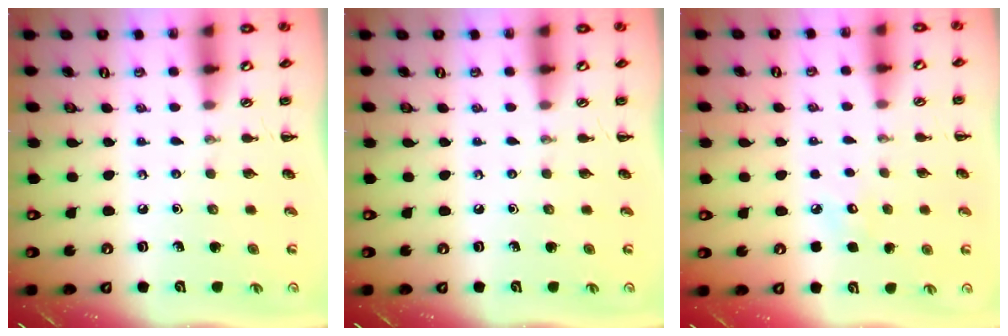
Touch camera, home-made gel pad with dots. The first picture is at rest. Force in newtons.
{"total": 0.0}
{"total": 5.0, "press": 4.8, "slide": 1.2}